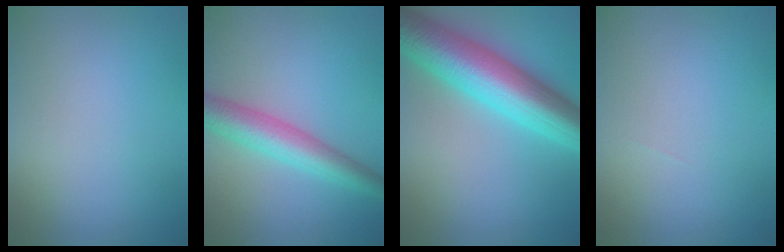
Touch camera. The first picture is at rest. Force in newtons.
{"total": 4.8, "press": 4.8, "slide": 0.1}
{"total": 10.0, "press": 10.0, "slide": 0.2}
{"total": 0.0}